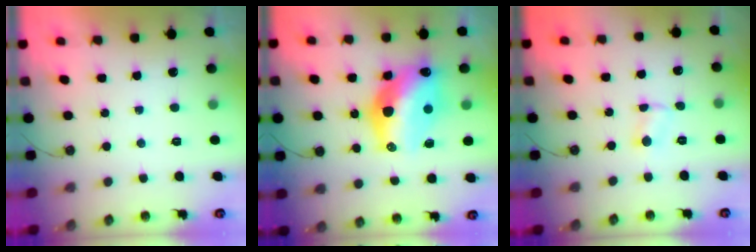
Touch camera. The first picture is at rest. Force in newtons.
{"total": 16.2, "press": 16.1, "slide": 1.0}
{"total": 2.7, "press": 2.6, "slide": 0.5}